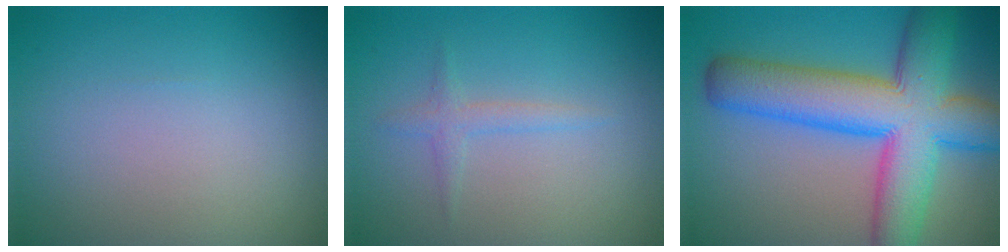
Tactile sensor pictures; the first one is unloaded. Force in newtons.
{"total": 1.3, "press": 1.2, "slide": 0.0}
{"total": 11.6, "press": 11.6, "slide": 0.3}